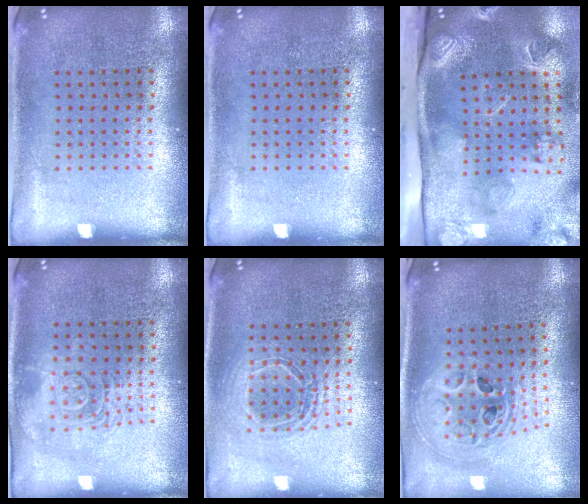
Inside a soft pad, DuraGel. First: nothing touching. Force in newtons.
{"total": 0.0}
{"total": 4.0, "press": 3.1, "slide": 2.5}
{"total": 2.5, "press": 2.5, "slide": 0.5}
{"total": 1.8, "press": 1.5, "slide": 0.9}
{"total": 2.4, "press": 1.8, "slide": 1.6}